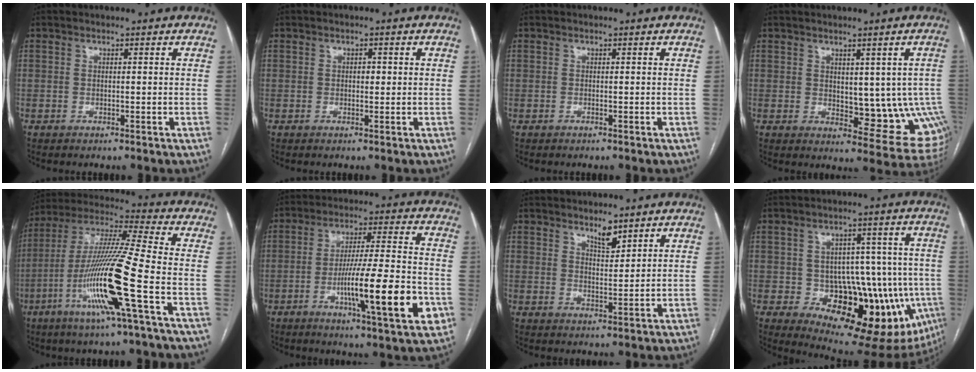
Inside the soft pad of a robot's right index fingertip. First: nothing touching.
{"total": 0.9, "force": [0.1, 0.5, 0.7], "torque": [-0.009, 0.002, 0.000]}
{"total": 0.0}
{"total": 10.0, "force": [0.0, 5.1, 8.7], "torque": [-0.081, 0.000, 0.015]}
{"total": 17.7, "force": [-6.1, -1.0, 16.6], "torque": [-0.334, -0.016, -0.122]}
{"total": 16.5, "force": [-5.2, 0.8, 15.7], "torque": [-0.246, -0.009, -0.079]}
{"total": 3.3, "force": [2.7, 0.8, 1.7], "torque": [-0.033, -0.007, 0.048]}
{"total": 18.3, "force": [-5.6, 9.8, 14.5], "torque": [-0.144, 0.022, -0.055]}